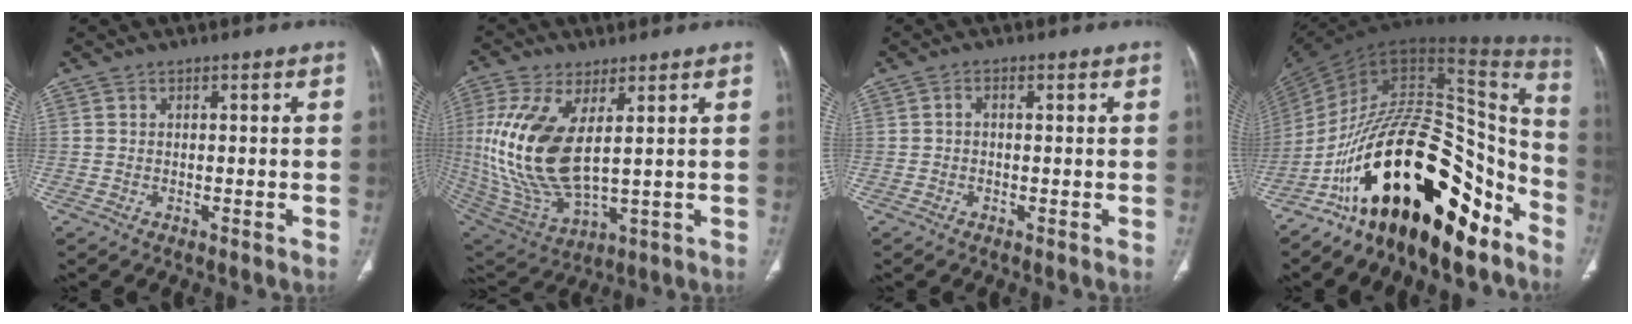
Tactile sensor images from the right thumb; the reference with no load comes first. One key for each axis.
{"total": 18.6, "fx": 3.3, "fy": 8.3, "fz": 16.3, "tx": -0.357, "ty": -0.024, "tz": 0.080}
{"total": 0.9, "fx": 0.0, "fy": 0.4, "fz": 0.8, "tx": -0.014, "ty": 0.004, "tz": -0.001}
{"total": 31.0, "fx": -17.2, "fy": 13.3, "fz": 22.1, "tx": -0.306, "ty": 0.114, "tz": -0.278}